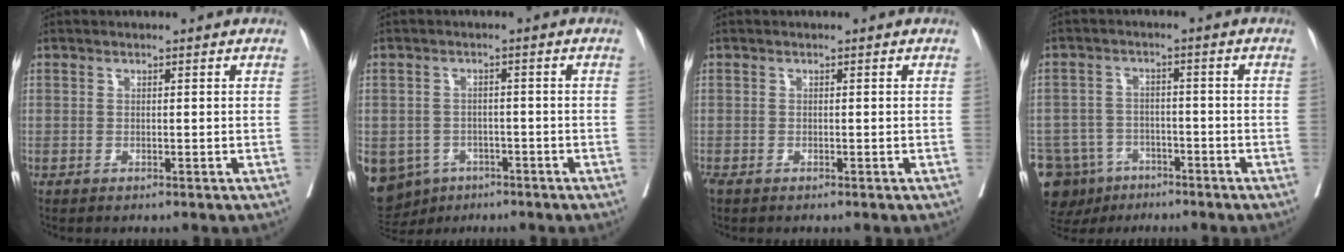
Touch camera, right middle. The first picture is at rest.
{"total": 12.1, "force": [-6.5, 9.6, 3.6], "torque": [-0.109, -0.002, -0.085]}
{"total": 0.7, "force": [-0.6, 0.3, 0.3], "torque": [-0.011, -0.003, -0.011]}
{"total": 11.6, "force": [-7.4, 8.3, 3.2], "torque": [-0.082, 0.005, -0.112]}